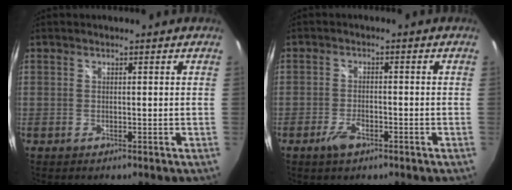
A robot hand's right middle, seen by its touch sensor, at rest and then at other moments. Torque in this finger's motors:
{"motor_torque": [0.84, -0.59, 0.23, 0.06]}